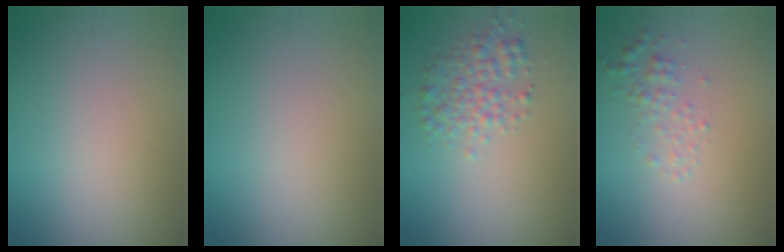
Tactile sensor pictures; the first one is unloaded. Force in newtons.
{"total": 0.0}
{"total": 2.9, "press": 2.9, "slide": 0.1}
{"total": 1.7, "press": 1.7, "slide": 0.0}